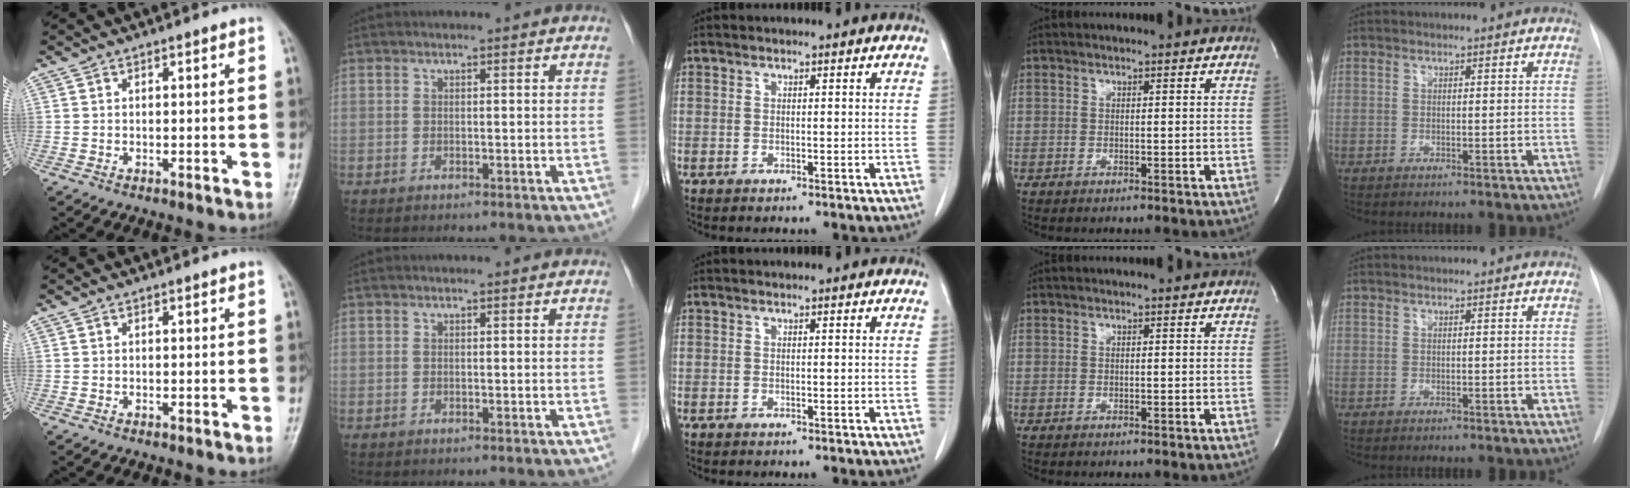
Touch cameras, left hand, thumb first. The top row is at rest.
{}